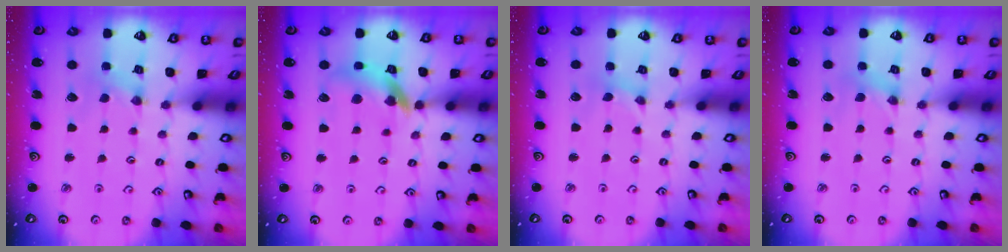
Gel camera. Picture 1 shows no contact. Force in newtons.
{"total": 12.9, "press": 12.8, "slide": 1.5}
{"total": 0.0}
{"total": 0.0}